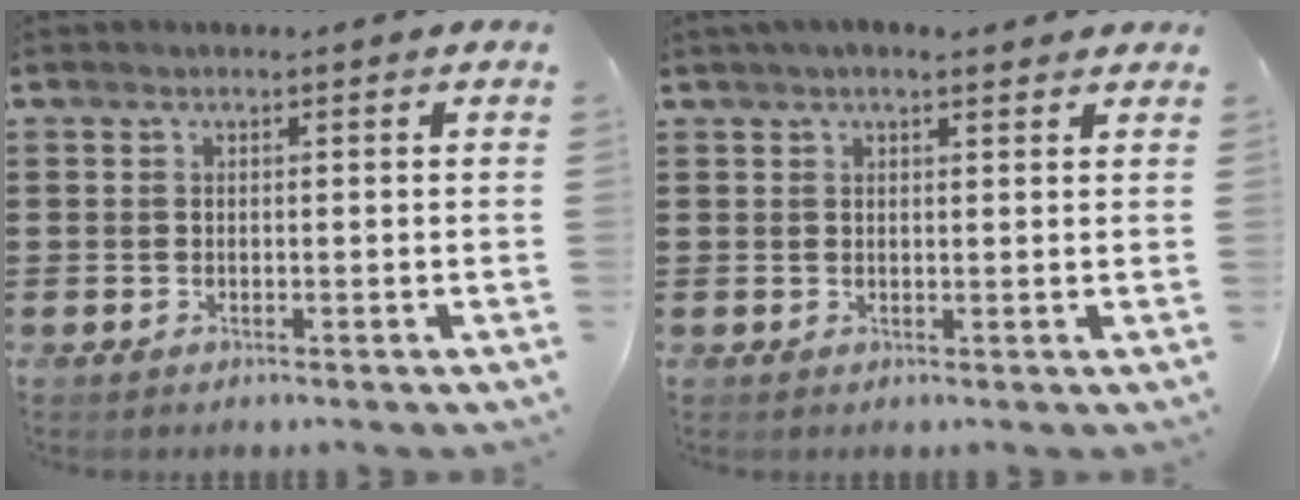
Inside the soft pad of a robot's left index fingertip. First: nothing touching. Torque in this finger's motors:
{"motor_torque": [-0.47, -0.23, -0.65, -0.01]}